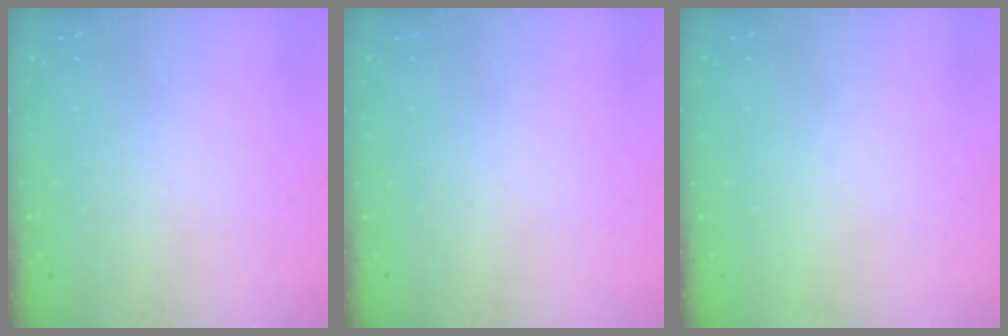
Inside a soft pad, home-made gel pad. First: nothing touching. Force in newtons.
{"total": 0.0}
{"total": 1.6, "press": 1.6, "slide": 0.1}